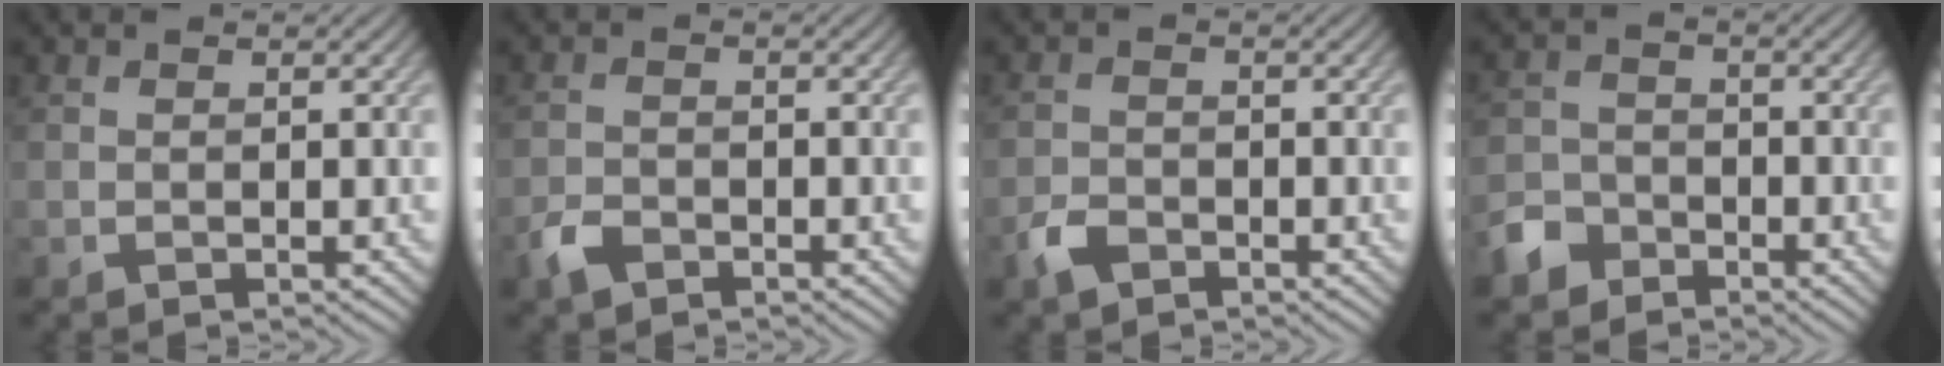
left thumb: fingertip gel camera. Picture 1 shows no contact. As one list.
[{"total": 2.6, "force": [-1.9, 1.3, 1.2], "torque": [-0.027, -0.003, -0.045]}, {"total": 2.7, "force": [-1.9, 1.4, 1.2], "torque": [-0.027, -0.002, -0.044]}, {"total": 4.5, "force": [-3.2, 3.0, 1.1], "torque": [-0.032, 0.000, -0.072]}]